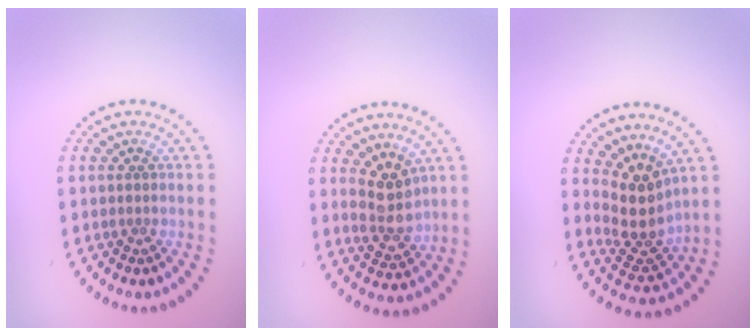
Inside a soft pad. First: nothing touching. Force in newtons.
{"total": 3.2, "press": 2.9, "slide": 1.4}
{"total": 3.8, "press": 2.8, "slide": 2.5}